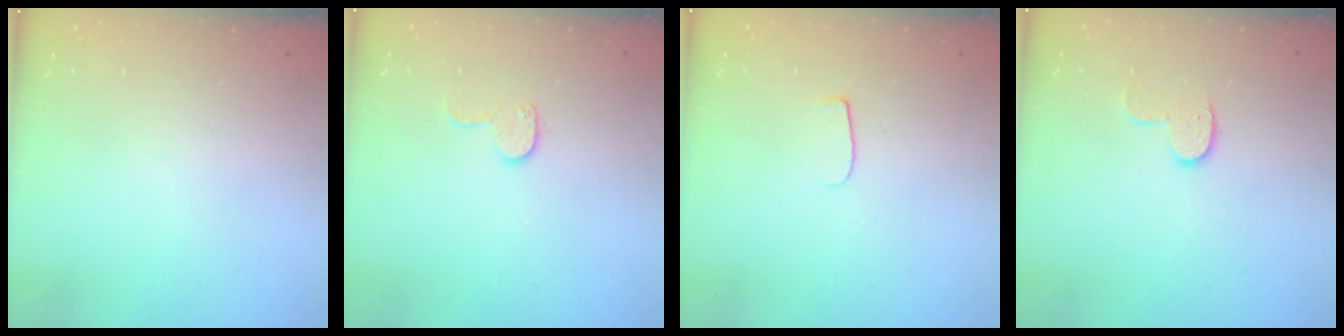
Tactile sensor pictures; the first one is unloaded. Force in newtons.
{"total": 8.4, "press": 8.4, "slide": 0.5}
{"total": 6.0, "press": 6.0, "slide": 0.6}
{"total": 8.1, "press": 8.1, "slide": 0.4}